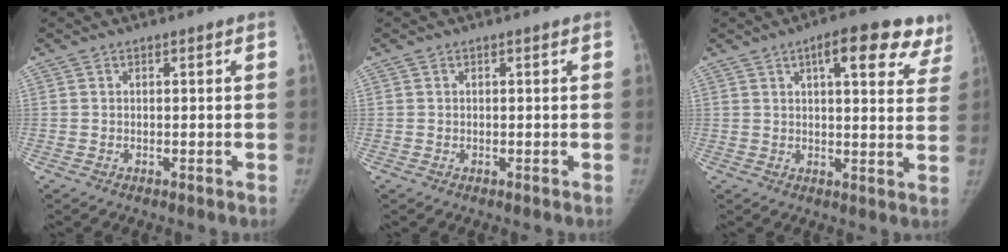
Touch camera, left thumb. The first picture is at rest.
{"total": 0.0}
{"total": 14.4, "force": [8.4, 5.1, 10.5], "torque": [-0.095, -0.020, 0.095]}